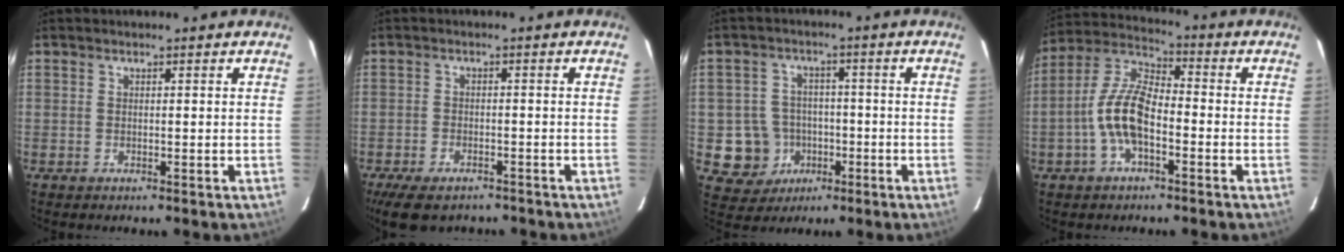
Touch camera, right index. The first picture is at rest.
{"total": 9.3, "force": [-7.0, 4.2, 4.6], "torque": [-0.108, -0.017, -0.113]}
{"total": 8.7, "force": [-2.5, 8.2, 1.2], "torque": [-0.048, 0.028, -0.025]}
{"total": 10.7, "force": [-3.2, 4.7, 9.1], "torque": [-0.197, 0.014, -0.065]}